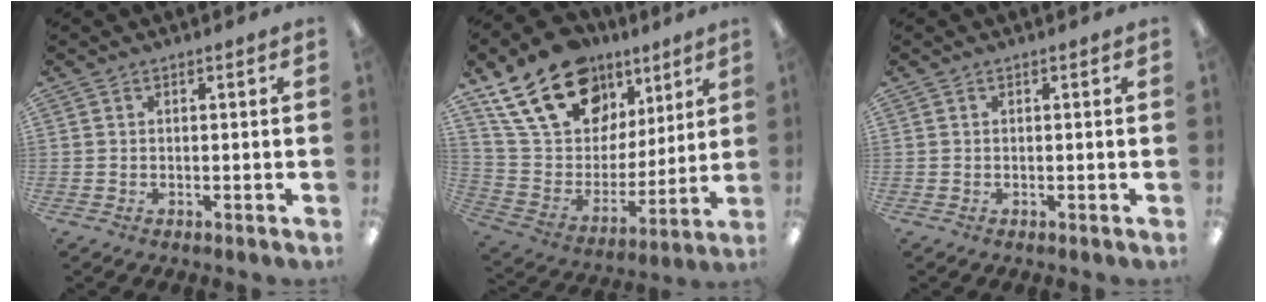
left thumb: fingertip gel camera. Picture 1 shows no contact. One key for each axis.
{"total": 22.7, "fx": 14.2, "fy": 14.2, "fz": 10.5, "tx": -0.193, "ty": -0.066, "tz": 0.266}
{"total": 0.0}